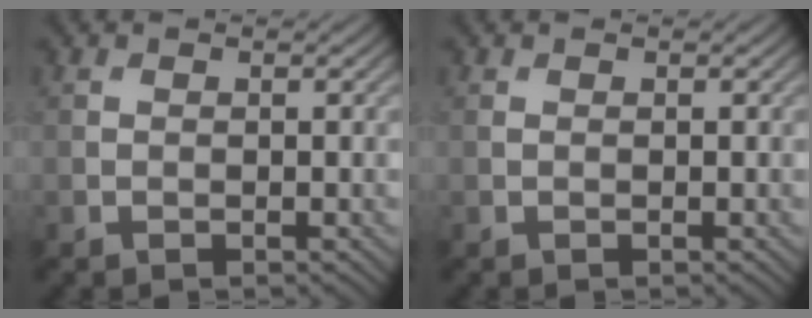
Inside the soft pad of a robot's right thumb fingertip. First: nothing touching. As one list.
[{"total": 0.0}]